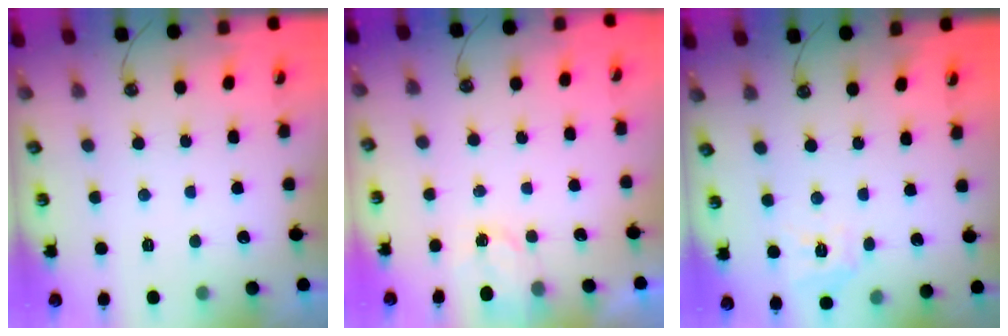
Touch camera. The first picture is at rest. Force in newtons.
{"total": 2.4, "press": 2.4, "slide": 0.3}
{"total": 8.4, "press": 8.3, "slide": 0.9}